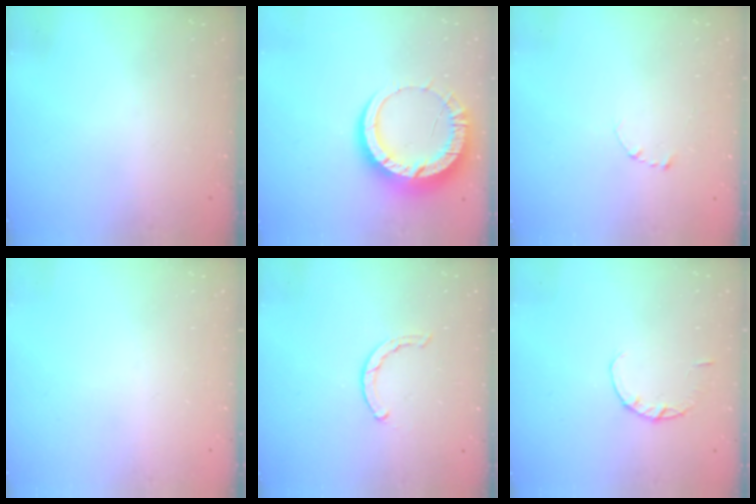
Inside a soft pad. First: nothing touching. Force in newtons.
{"total": 13.7, "press": 13.6, "slide": 1.4}
{"total": 2.7, "press": 2.7, "slide": 0.3}
{"total": 0.0}
{"total": 0.5, "press": 0.5, "slide": 0.2}
{"total": 1.8, "press": 1.8, "slide": 0.3}